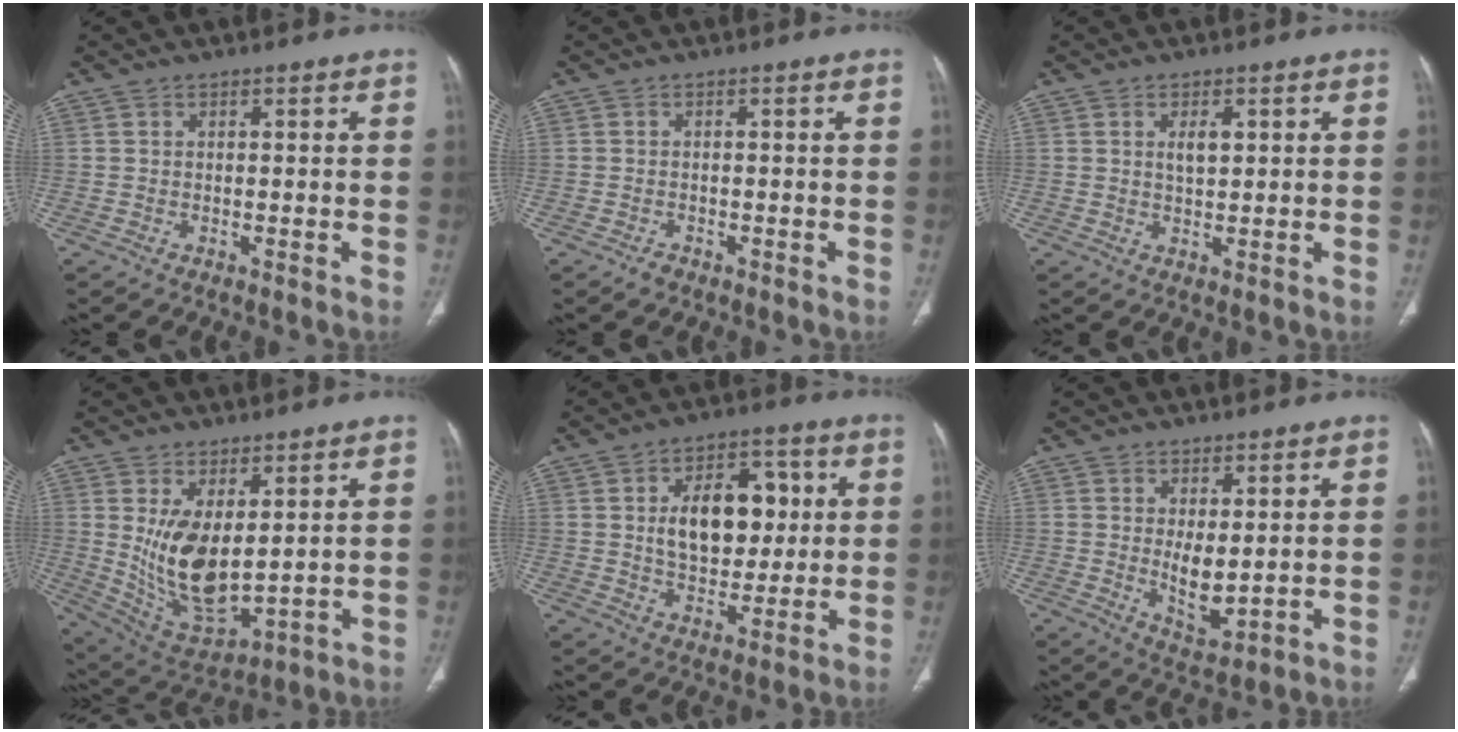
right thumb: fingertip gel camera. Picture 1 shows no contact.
{"total": 1.3, "force": [-0.9, 0.9, 0.5], "torque": [-0.009, 0.004, -0.013]}
{"total": 4.9, "force": [1.1, 2.6, 4.0], "torque": [-0.059, -0.001, 0.020]}
{"total": 13.4, "force": [2.3, 6.8, 11.3], "torque": [-0.194, -0.029, 0.071]}
{"total": 14.7, "force": [2.4, 9.4, 11.1], "torque": [-0.122, 0.006, 0.040]}
{"total": 6.5, "force": [0.5, 3.1, 5.6], "torque": [-0.080, -0.020, 0.024]}